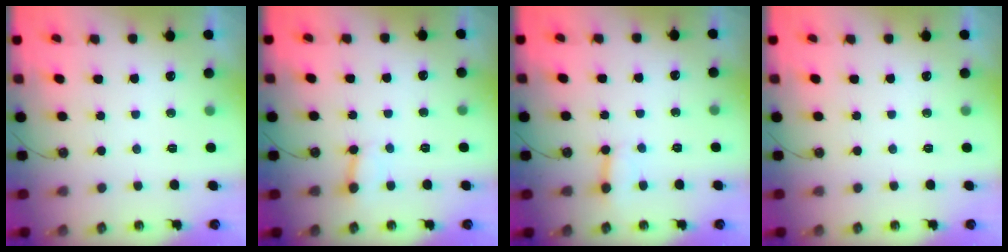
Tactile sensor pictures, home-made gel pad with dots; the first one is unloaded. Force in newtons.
{"total": 2.6, "press": 2.6, "slide": 0.1}
{"total": 3.0, "press": 3.0, "slide": 0.3}
{"total": 0.0}